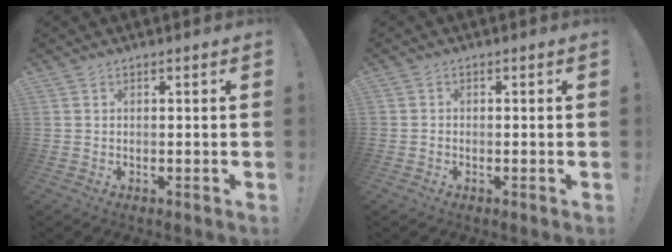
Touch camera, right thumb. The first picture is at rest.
{"total": 1.3, "force": [-0.8, 1.0, 0.1], "torque": [-0.003, 0.006, -0.014]}